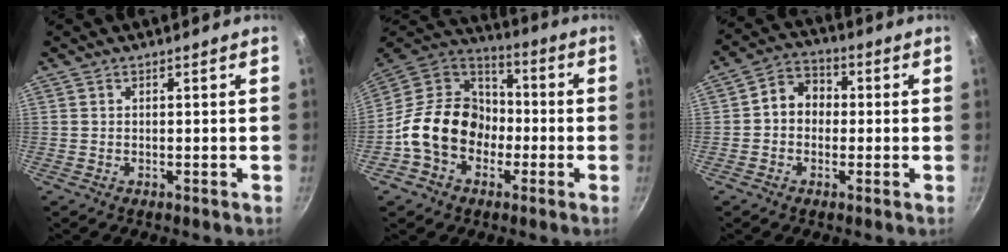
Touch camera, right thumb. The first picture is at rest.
{"total": 17.6, "force": [-4.3, 13.9, 9.9], "torque": [-0.128, 0.054, -0.089]}
{"total": 6.9, "force": [-0.1, 5.7, 3.8], "torque": [-0.031, 0.019, -0.018]}